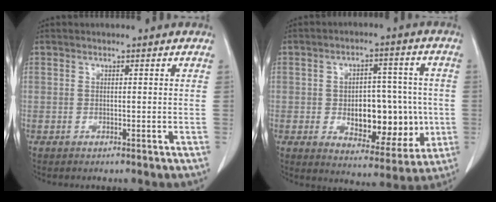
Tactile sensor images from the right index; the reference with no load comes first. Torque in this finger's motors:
{"motor_torque": [0.30, 0.09, 0.28, 0.09]}